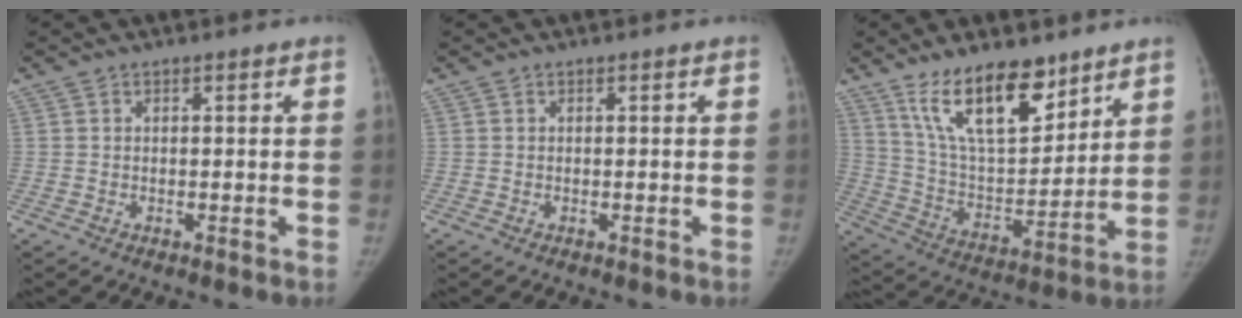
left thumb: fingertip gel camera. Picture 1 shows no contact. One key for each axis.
{"total": 0.0}
{"total": 17.4, "fx": 11.8, "fy": 7.1, "fz": 10.6, "tx": -0.136, "ty": -0.073, "tz": 0.222}